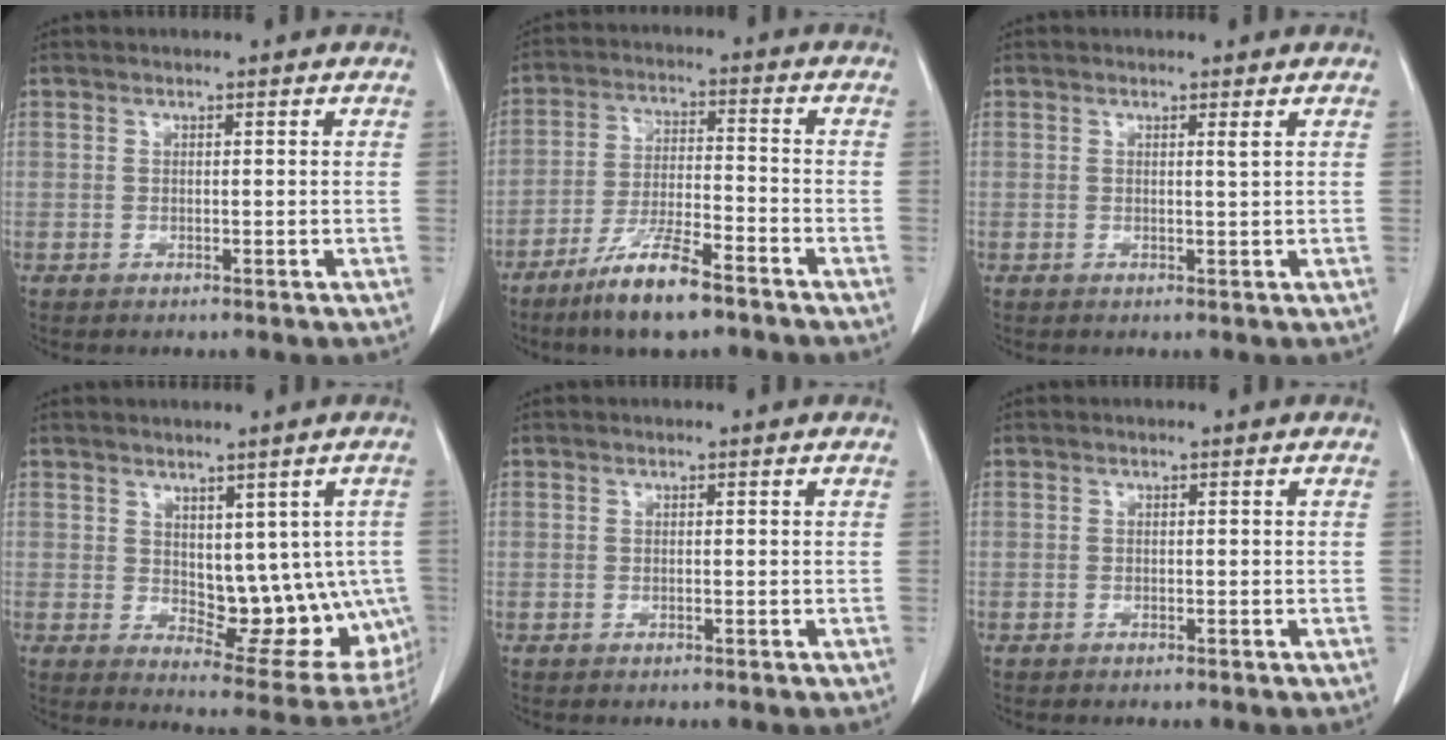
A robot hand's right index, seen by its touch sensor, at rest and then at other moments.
{"total": 10.4, "force": [-7.3, 1.5, 7.2], "torque": [-0.139, -0.019, -0.134]}
{"total": 0.8, "force": [0.4, -0.2, 0.6], "torque": [-0.018, -0.005, 0.009]}
{"total": 12.5, "force": [0.4, 7.0, 10.3], "torque": [-0.107, 0.000, 0.027]}
{"total": 0.0}
{"total": 0.0}